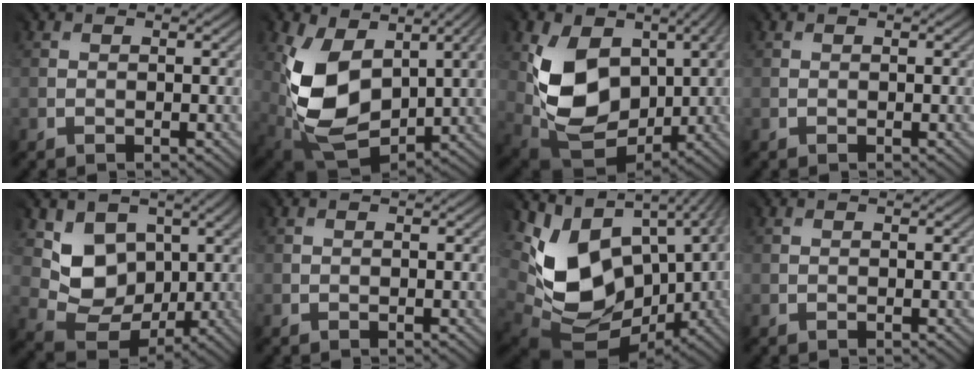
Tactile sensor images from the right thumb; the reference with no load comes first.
{"total": 11.0, "force": [1.0, 6.7, 8.6], "torque": [-0.205, -0.020, 0.029]}
{"total": 10.6, "force": [1.6, 7.8, 7.0], "torque": [-0.164, -0.013, 0.036]}
{"total": 0.0}
{"total": 8.7, "force": [2.1, 7.3, 4.3], "torque": [-0.104, -0.022, 0.040]}
{"total": 0.0}
{"total": 12.7, "force": [1.0, 9.1, 8.7], "torque": [-0.191, -0.035, 0.038]}
{"total": 0.0}